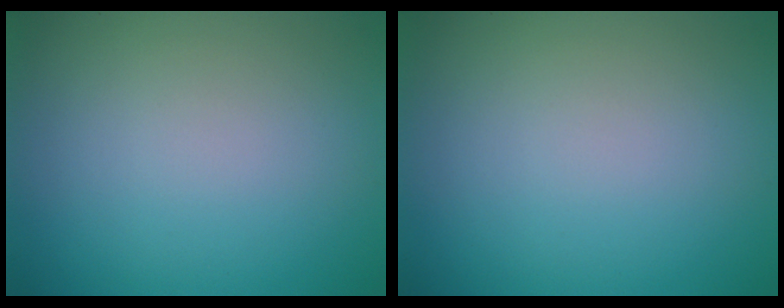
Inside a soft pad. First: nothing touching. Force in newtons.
{"total": 0.0}